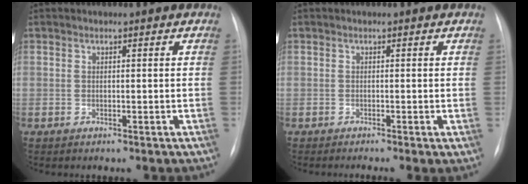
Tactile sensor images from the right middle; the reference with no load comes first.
{"total": 1.3, "force": [-0.7, 0.0, 1.1], "torque": [-0.014, -0.003, -0.014]}